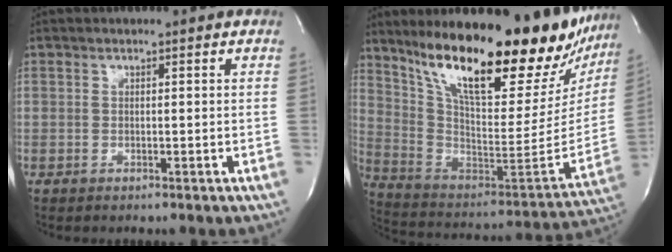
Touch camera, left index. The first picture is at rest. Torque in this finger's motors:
{"motor_torque": [0.23, -0.33, 1.05, 0.21]}